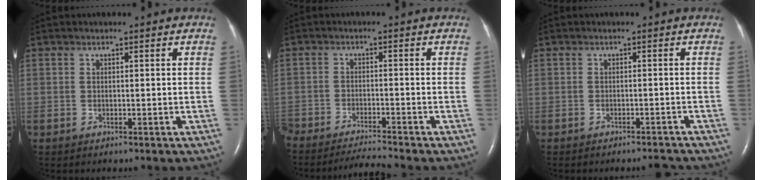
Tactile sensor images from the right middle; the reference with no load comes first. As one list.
[{"total": 5.5, "force": [-5.3, -1.1, 1.2], "torque": [-0.019, -0.013, -0.095]}, {"total": 2.5, "force": [-2.5, 0.0, 0.6], "torque": [-0.008, -0.004, -0.027]}]